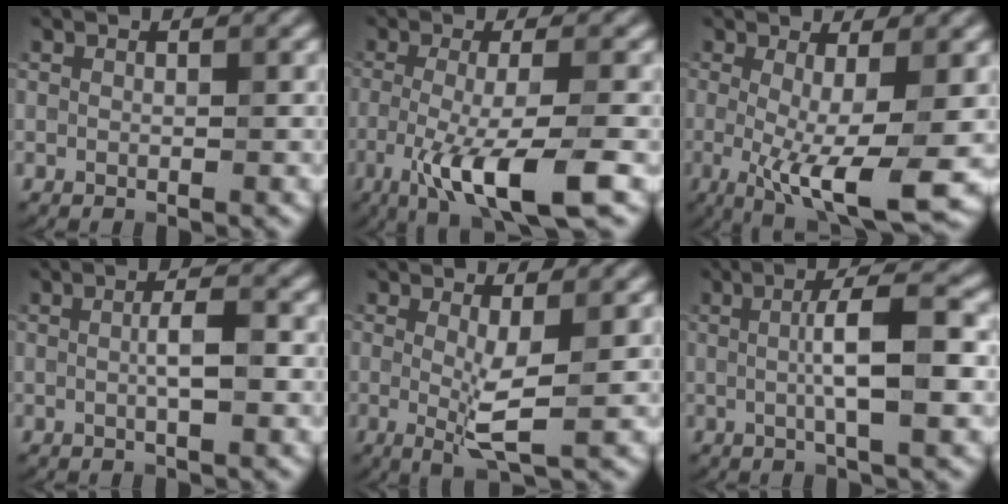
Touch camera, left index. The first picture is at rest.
{"total": 7.5, "force": [-3.3, 1.2, 6.6], "torque": [-0.114, -0.009, -0.062]}
{"total": 8.4, "force": [-1.5, 2.0, 8.0], "torque": [-0.136, -0.025, -0.022]}
{"total": 2.4, "force": [0.0, 0.4, 2.3], "torque": [-0.044, 0.005, -0.001]}
{"total": 3.4, "force": [0.1, 0.5, 3.4], "torque": [-0.065, -0.013, 0.002]}
{"total": 5.9, "force": [0.2, 1.2, 5.8], "torque": [-0.094, 0.011, 0.001]}